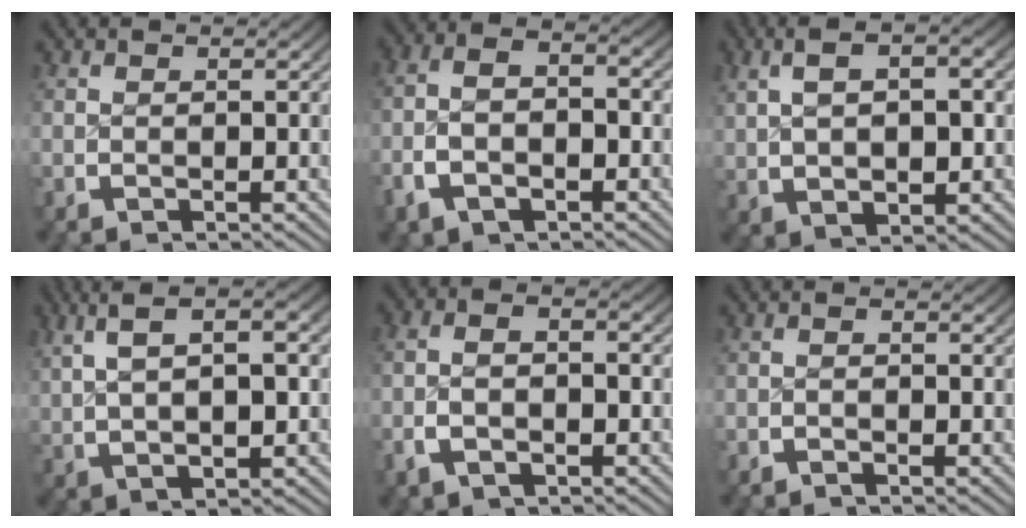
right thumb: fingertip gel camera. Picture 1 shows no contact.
{"total": 4.7, "force": [-1.2, 2.8, 3.6], "torque": [-0.073, 0.000, -0.029]}
{"total": 5.9, "force": [1.3, 3.2, 4.8], "torque": [-0.076, 0.006, 0.030]}
{"total": 6.9, "force": [2.8, 2.8, 5.6], "torque": [-0.083, 0.020, 0.051]}
{"total": 3.3, "force": [-1.0, 1.9, 2.6], "torque": [-0.054, 0.001, -0.023]}
{"total": 0.8, "force": [-0.7, 0.3, 0.3], "torque": [-0.002, 0.003, -0.018]}